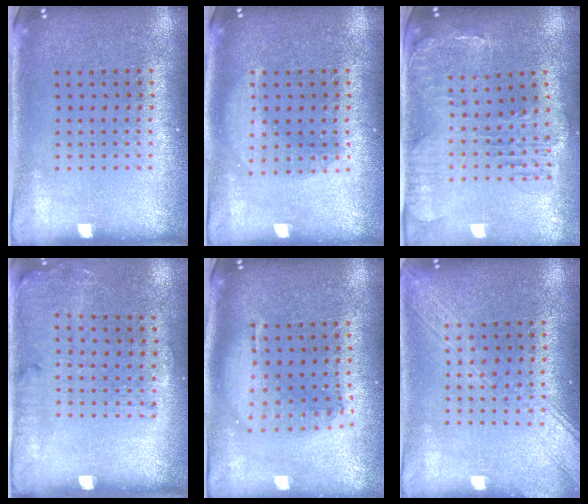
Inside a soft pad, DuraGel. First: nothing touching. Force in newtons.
{"total": 2.3, "press": 2.3, "slide": 0.3}
{"total": 1.5, "press": 1.4, "slide": 0.4}
{"total": 1.7, "press": 1.2, "slide": 1.2}
{"total": 1.8, "press": 1.5, "slide": 0.9}
{"total": 3.5, "press": 3.5, "slide": 0.4}